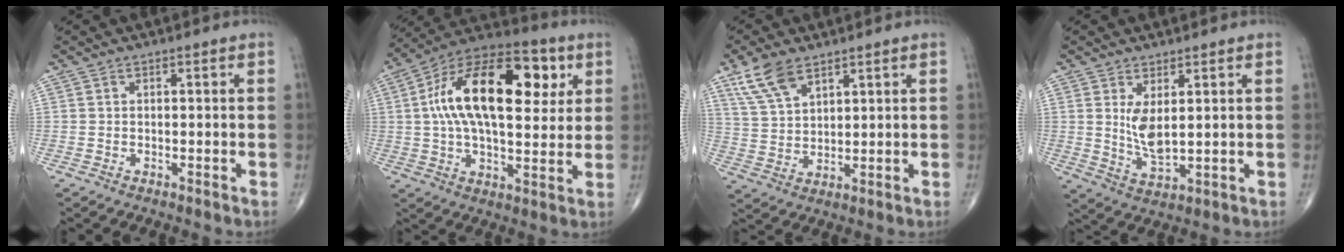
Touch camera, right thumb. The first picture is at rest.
{"total": 23.9, "force": [5.5, 11.9, 19.9], "torque": [-0.319, 0.013, 0.078]}
{"total": 8.5, "force": [5.5, 3.9, 5.1], "torque": [-0.097, -0.017, 0.116]}
{"total": 6.0, "force": [1.6, 2.4, 5.2], "torque": [-0.097, -0.023, 0.042]}